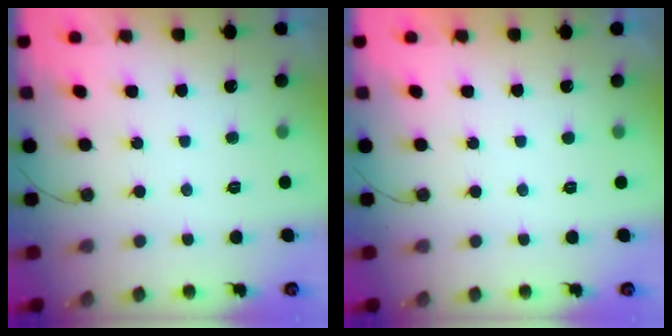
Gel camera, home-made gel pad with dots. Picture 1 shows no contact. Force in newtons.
{"total": 0.0}